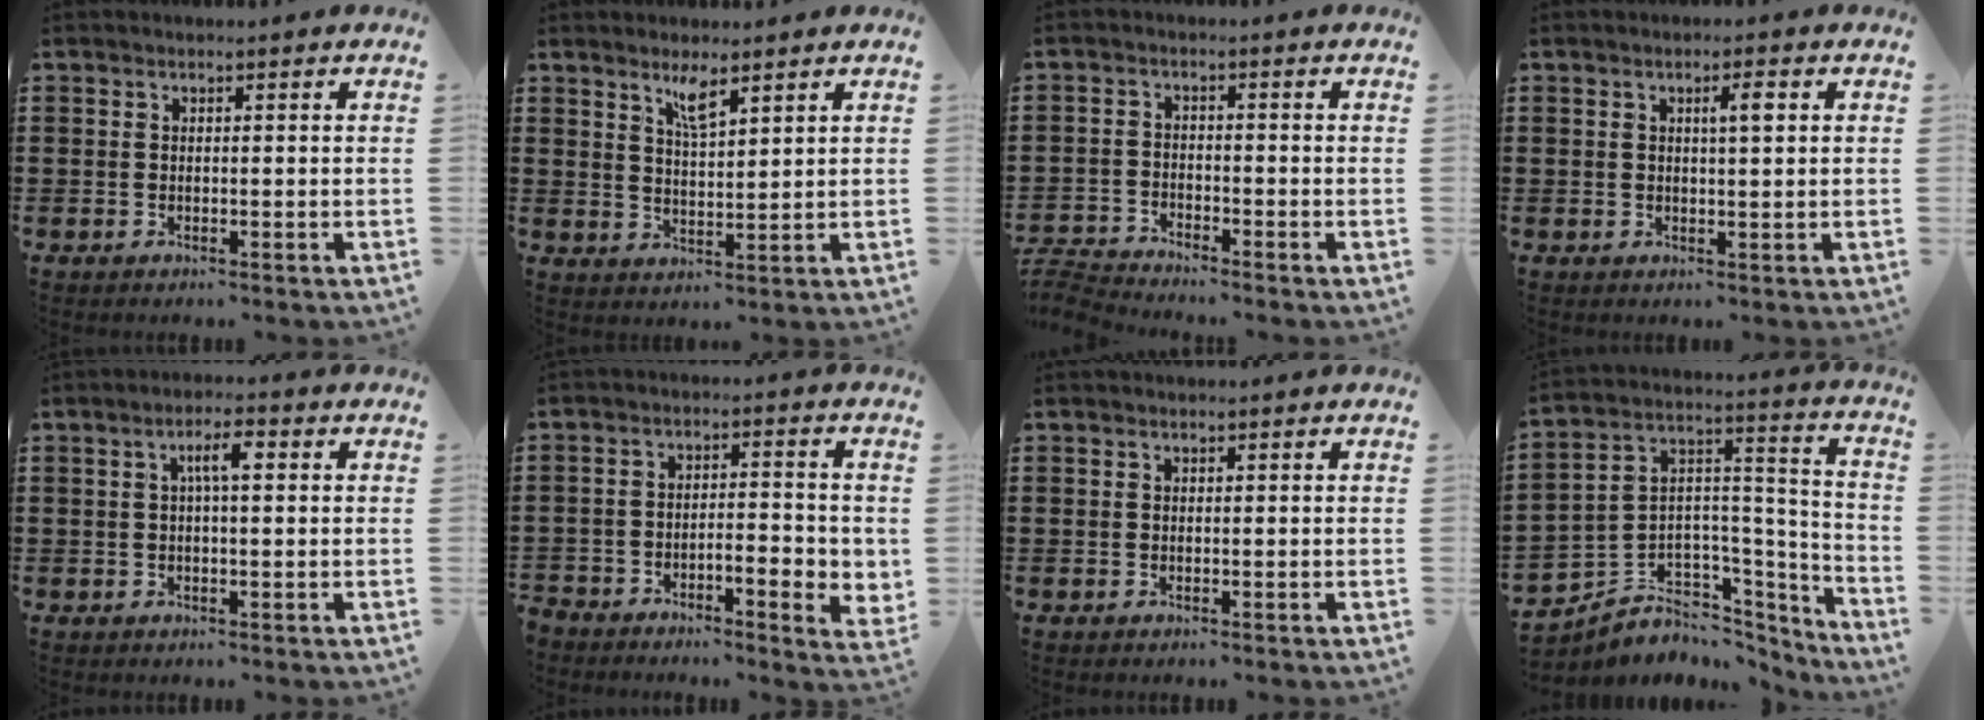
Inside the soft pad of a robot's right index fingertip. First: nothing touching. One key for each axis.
{"total": 3.7, "fx": 2.7, "fy": 0.7, "fz": 2.5, "tx": -0.055, "ty": 0.004, "tz": 0.047}
{"total": 3.1, "fx": -3.1, "fy": -0.1, "fz": 0.2, "tx": -0.023, "ty": -0.008, "tz": -0.070}
{"total": 2.6, "fx": 0.8, "fy": 0.4, "fz": 2.4, "tx": -0.031, "ty": -0.002, "tz": 0.006}
{"total": 3.5, "fx": 0.7, "fy": 0.9, "fz": 3.3, "tx": -0.058, "ty": 0.005, "tz": 0.006}
{"total": 4.1, "fx": -3.0, "fy": 1.2, "fz": 2.6, "tx": -0.046, "ty": 0.004, "tz": -0.056}
{"total": 0.0}
{"total": 4.4, "fx": -2.1, "fy": 3.9, "fz": 0.2, "tx": -0.019, "ty": -0.016, "tz": -0.037}